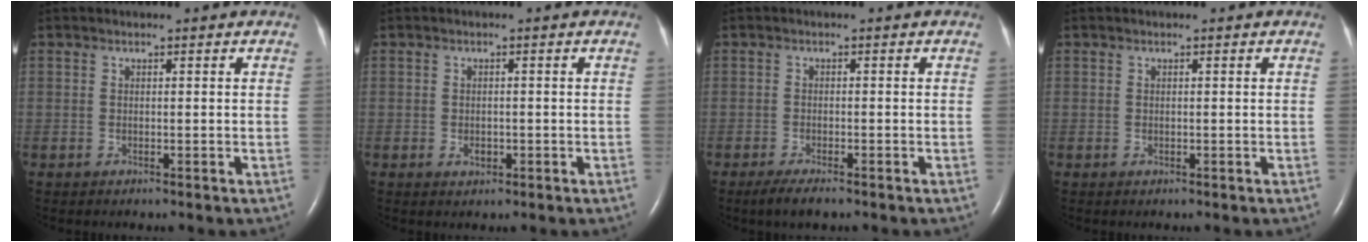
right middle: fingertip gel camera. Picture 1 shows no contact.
{"total": 1.4, "force": [-0.5, 1.0, 0.9], "torque": [-0.015, 0.001, -0.003]}
{"total": 3.2, "force": [-2.3, 0.6, 2.1], "torque": [-0.045, -0.008, -0.040]}
{"total": 0.0}